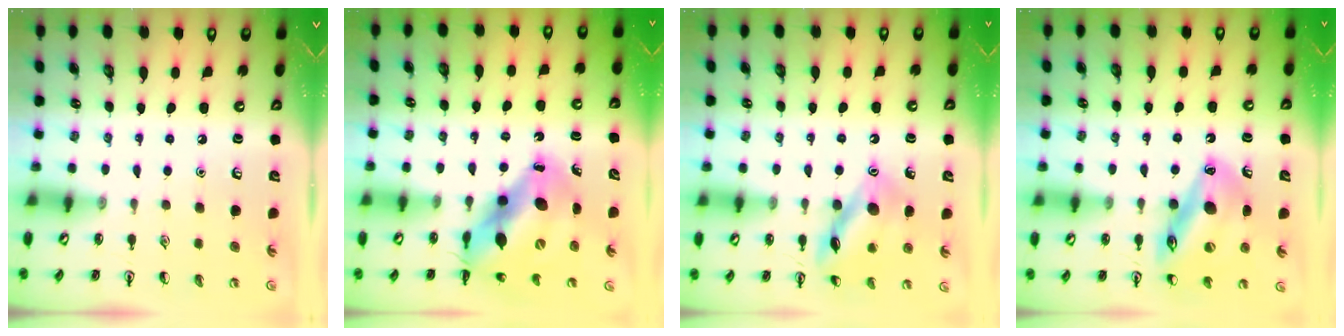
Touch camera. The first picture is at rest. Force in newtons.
{"total": 12.6, "press": 12.2, "slide": 2.8}
{"total": 12.7, "press": 12.6, "slide": 1.2}
{"total": 16.5, "press": 16.2, "slide": 3.0}